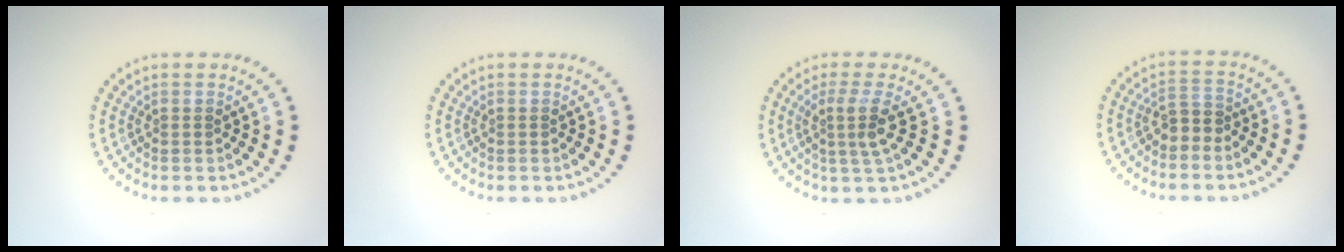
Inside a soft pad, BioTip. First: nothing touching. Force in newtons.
{"total": 0.0}
{"total": 2.7, "press": 2.0, "slide": 1.9}
{"total": 1.9, "press": 1.6, "slide": 0.9}